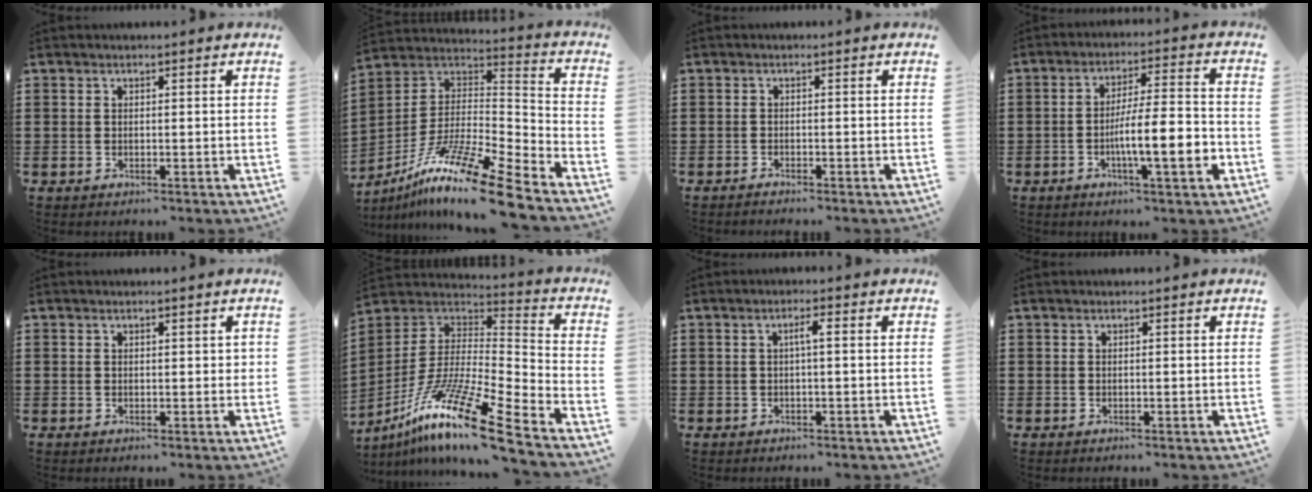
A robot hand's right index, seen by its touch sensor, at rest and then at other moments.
{"total": 15.2, "force": [-11.6, 0.5, 9.9], "torque": [-0.186, 0.019, -0.220]}
{"total": 1.0, "force": [-1.0, 0.0, 0.0], "torque": [-0.002, -0.001, -0.020]}
{"total": 9.2, "force": [-3.0, 1.7, 8.5], "torque": [-0.131, -0.001, -0.053]}
{"total": 0.8, "force": [0.2, 0.6, 0.5], "torque": [-0.001, 0.002, 0.002]}
{"total": 16.4, "force": [-11.5, 1.4, 11.6], "torque": [-0.227, 0.018, -0.216]}
{"total": 2.0, "force": [0.1, 0.1, 2.0], "torque": [-0.039, 0.003, -0.001]}
{"total": 0.0}